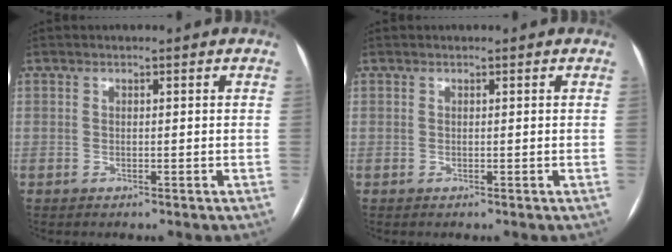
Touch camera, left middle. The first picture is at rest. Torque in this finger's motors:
{"motor_torque": [-0.05, 0.03, 0.01, -0.01]}